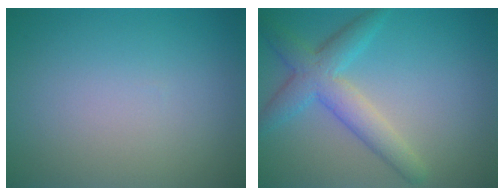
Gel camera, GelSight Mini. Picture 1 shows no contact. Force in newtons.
{"total": 4.4, "press": 4.4, "slide": 0.0}